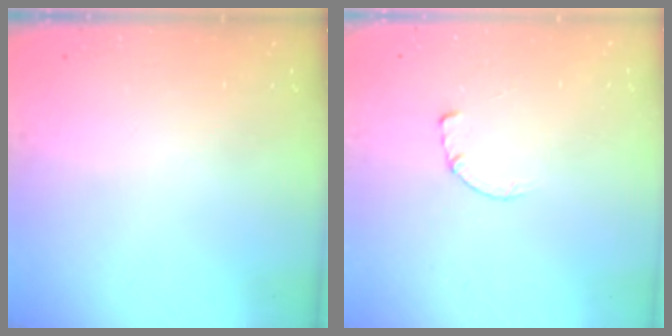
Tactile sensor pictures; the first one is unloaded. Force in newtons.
{"total": 0.7, "press": 0.6, "slide": 0.2}